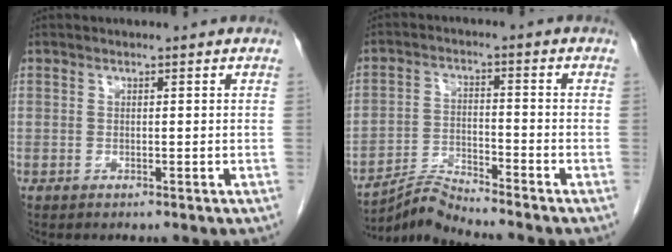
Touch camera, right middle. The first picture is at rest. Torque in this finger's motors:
{"motor_torque": [0.02, -0.61, -0.12, -0.03]}